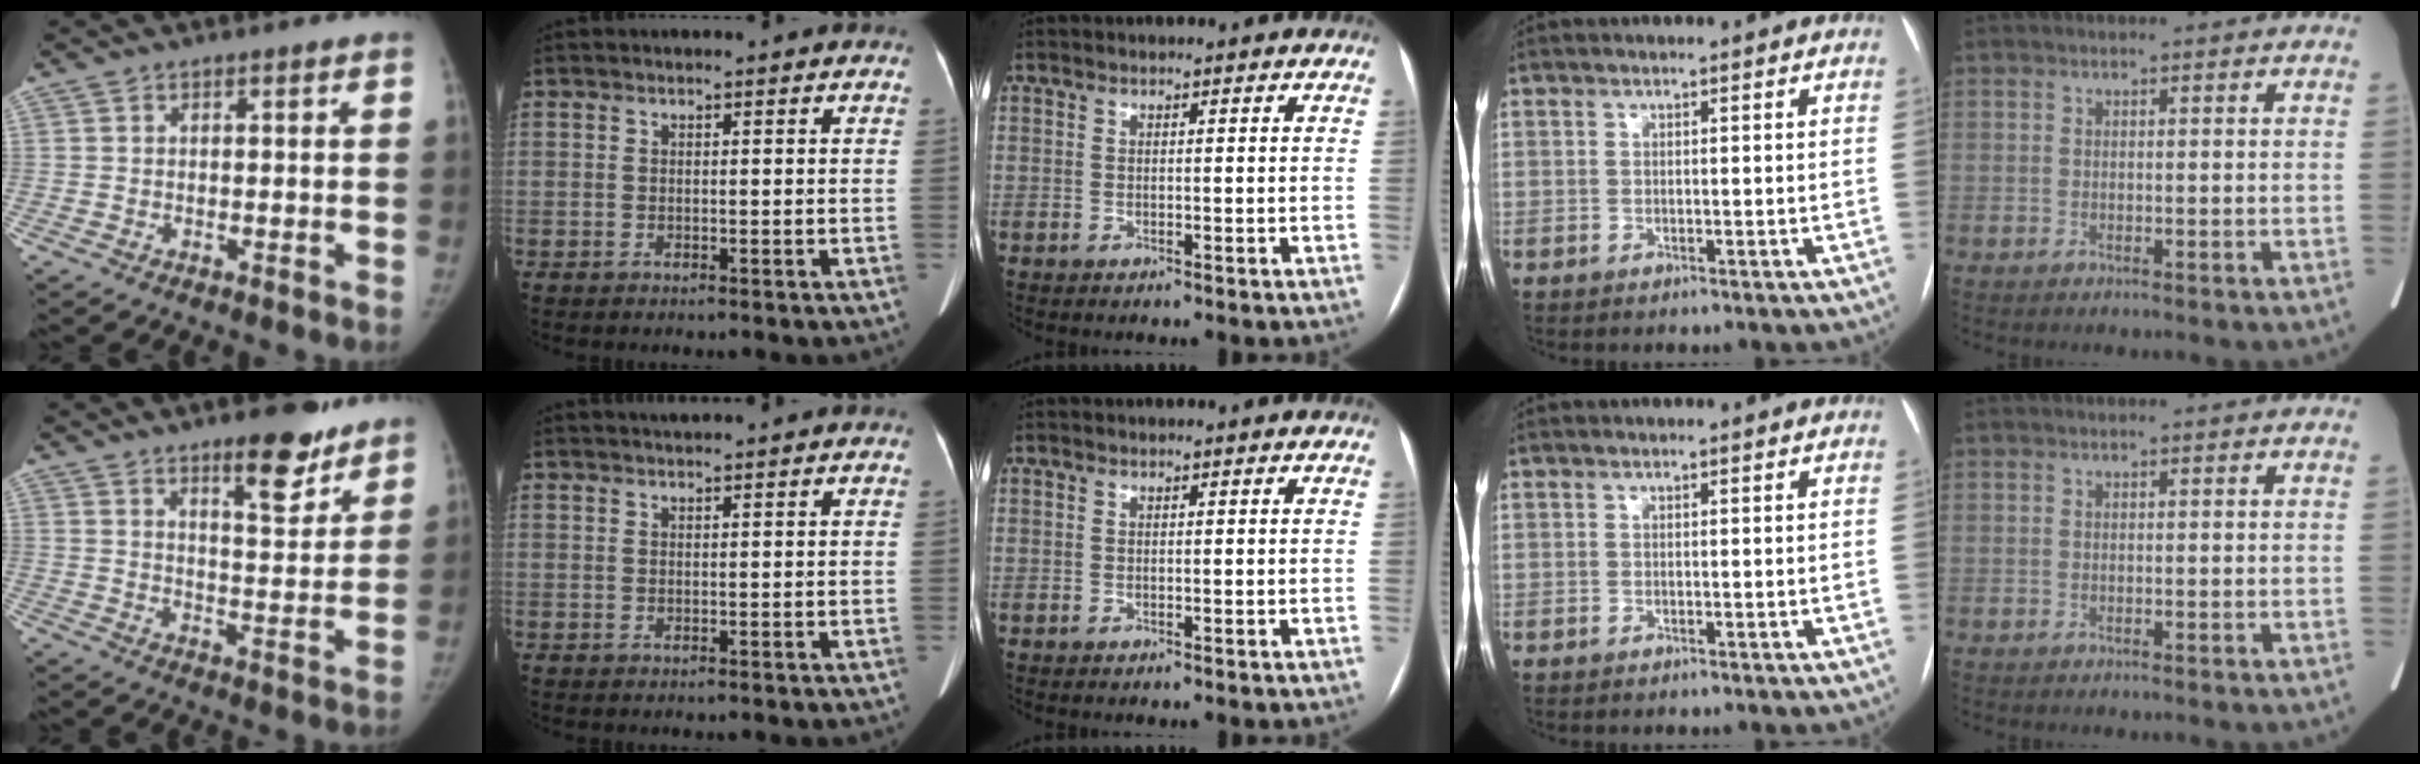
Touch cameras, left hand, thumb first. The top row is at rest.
{"thumb": {"total": 10.7, "force": [7.5, 3.5, 6.7], "torque": [-0.068, -0.053, 0.113]}, "index": {"total": 0.9, "force": [0.8, -0.3, 0.4], "torque": [-0.009, 0.007, 0.022]}}